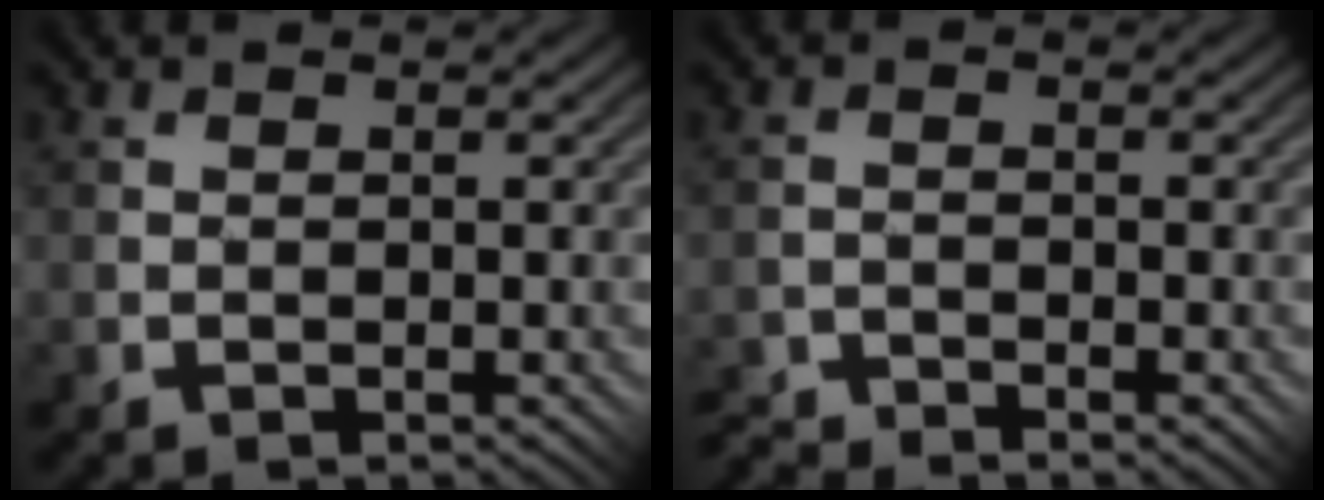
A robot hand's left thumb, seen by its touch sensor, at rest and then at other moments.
{"total": 3.4, "force": [-3.4, 0.6, 0.2], "torque": [-0.003, 0.004, -0.062]}